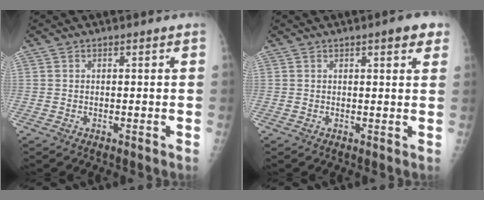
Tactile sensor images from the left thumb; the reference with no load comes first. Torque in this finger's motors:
{"motor_torque": [2.40, 1.51, 0.61, 0.07, -0.02]}